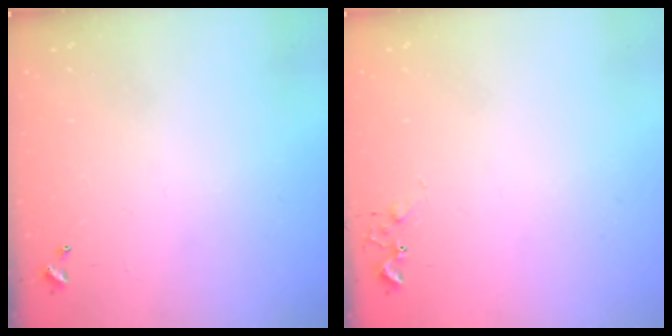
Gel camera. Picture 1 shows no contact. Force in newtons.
{"total": 5.2, "press": 5.2, "slide": 0.6}